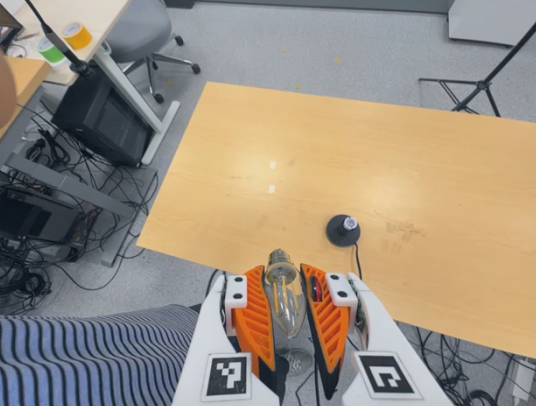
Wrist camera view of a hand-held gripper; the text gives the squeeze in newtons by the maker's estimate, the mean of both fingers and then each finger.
{"total": 24.2, "left": 27.3, "right": 21.1}